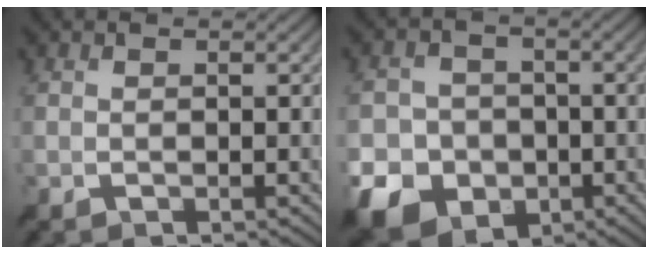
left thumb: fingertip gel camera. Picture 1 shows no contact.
{"total": 11.3, "force": [-4.7, 9.4, 4.2], "torque": [-0.120, -0.050, -0.105]}